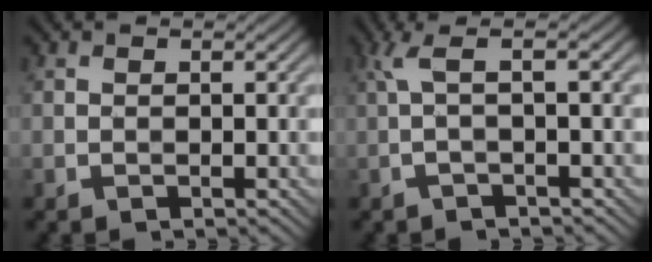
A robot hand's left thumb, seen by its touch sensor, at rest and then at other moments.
{"total": 4.6, "force": [0.5, 0.7, 4.5], "torque": [-0.078, 0.018, 0.001]}